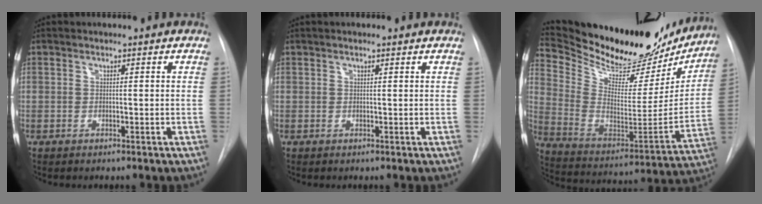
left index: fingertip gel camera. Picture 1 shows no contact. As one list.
[{"total": 1.0, "force": [0.8, 0.1, 0.5], "torque": [-0.010, 0.013, 0.013]}, {"total": 28.6, "force": [25.2, 8.2, 10.8], "torque": [-0.185, -0.044, 0.363]}]